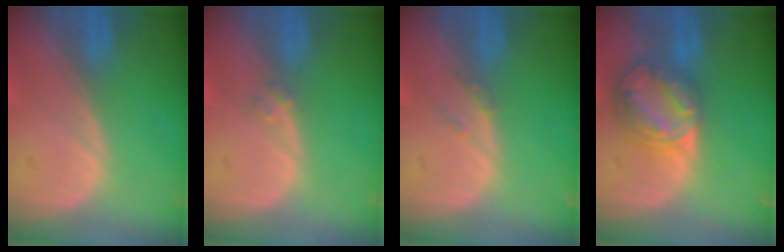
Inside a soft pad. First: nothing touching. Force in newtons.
{"total": 1.2, "press": 1.1, "slide": 0.6}
{"total": 1.0, "press": 1.0, "slide": 0.2}
{"total": 8.7, "press": 7.3, "slide": 4.6}